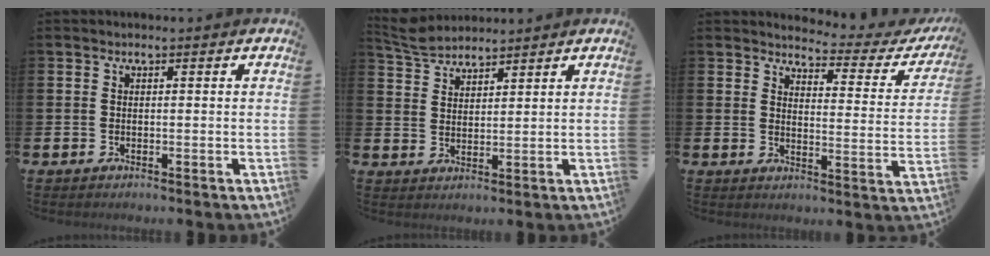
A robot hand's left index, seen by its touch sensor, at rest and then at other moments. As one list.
[{"total": 4.7, "force": [4.6, 0.9, 0.5], "torque": [-0.029, -0.017, 0.086]}, {"total": 3.4, "force": [3.2, 0.8, 0.9], "torque": [-0.022, -0.035, 0.044]}]